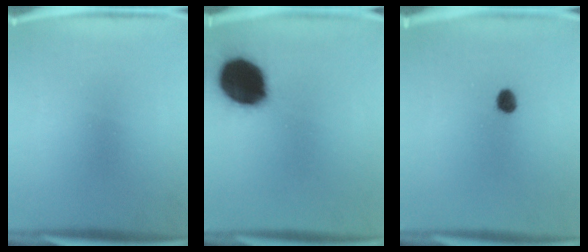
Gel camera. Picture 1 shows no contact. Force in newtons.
{"total": 20.1}
{"total": 2.8}